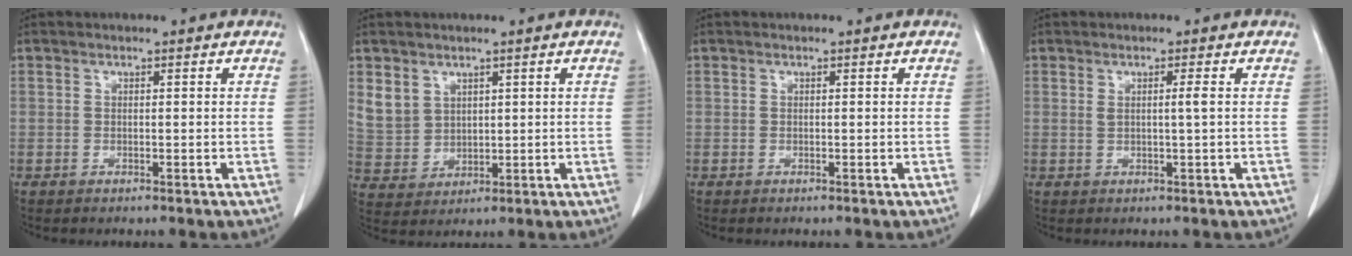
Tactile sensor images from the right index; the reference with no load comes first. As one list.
[{"total": 5.8, "force": [3.2, 4.7, 1.3], "torque": [-0.028, 0.007, 0.083]}, {"total": 0.0}, {"total": 1.5, "force": [0.4, -0.4, 1.4], "torque": [-0.022, 0.000, 0.011]}]